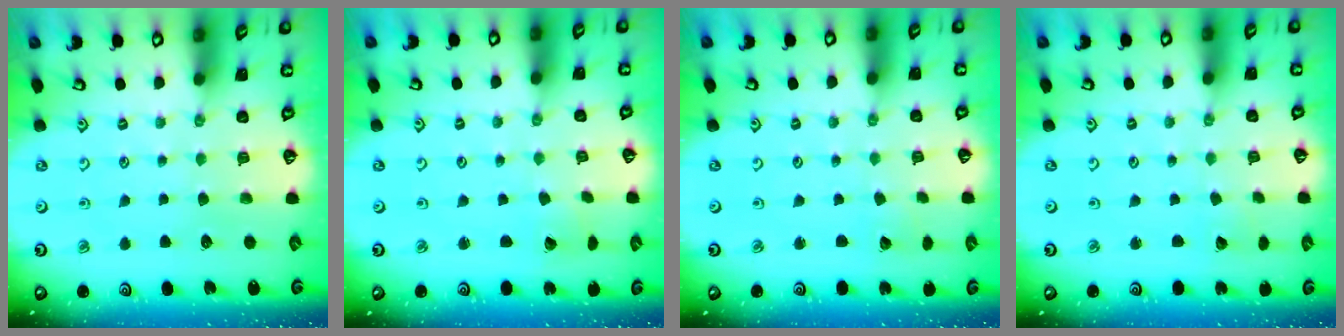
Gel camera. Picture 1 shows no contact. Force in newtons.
{"total": 1.7, "press": 1.7, "slide": 0.2}
{"total": 1.8, "press": 1.8, "slide": 0.2}
{"total": 1.8, "press": 1.8, "slide": 0.2}